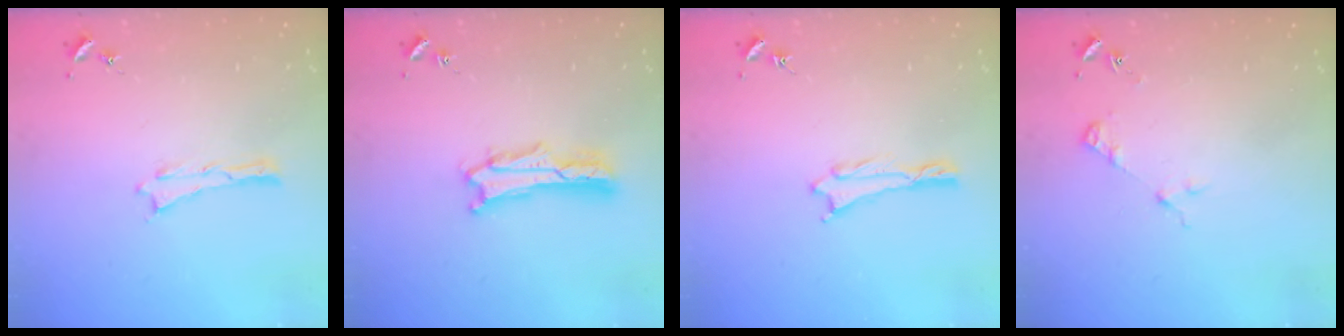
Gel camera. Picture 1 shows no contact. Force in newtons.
{"total": 2.7, "press": 2.7, "slide": 0.4}
{"total": 0.7, "press": 0.7, "slide": 0.1}
{"total": 4.0, "press": 4.0, "slide": 0.4}